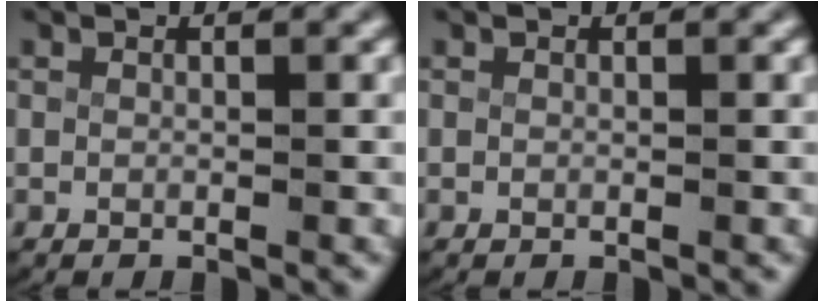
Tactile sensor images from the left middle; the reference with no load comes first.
{"total": 0.0}